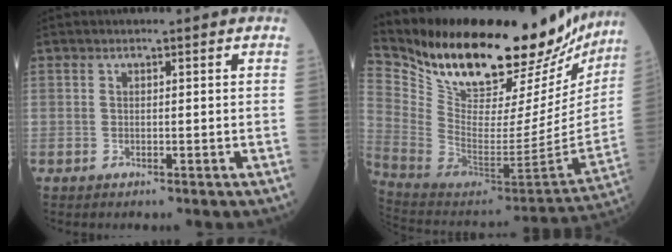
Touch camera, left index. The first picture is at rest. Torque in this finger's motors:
{"motor_torque": [0.59, -0.74, 0.32, 0.11]}